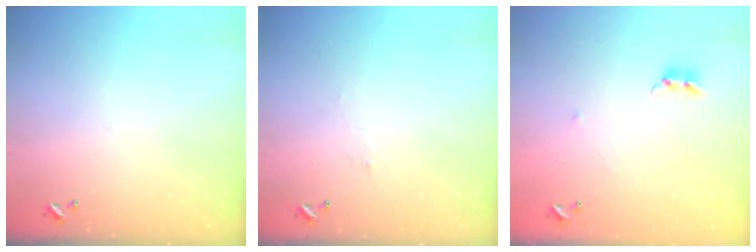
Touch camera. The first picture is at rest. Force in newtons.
{"total": 1.5, "press": 1.3, "slide": 0.6}
{"total": 6.4, "press": 6.4, "slide": 0.6}